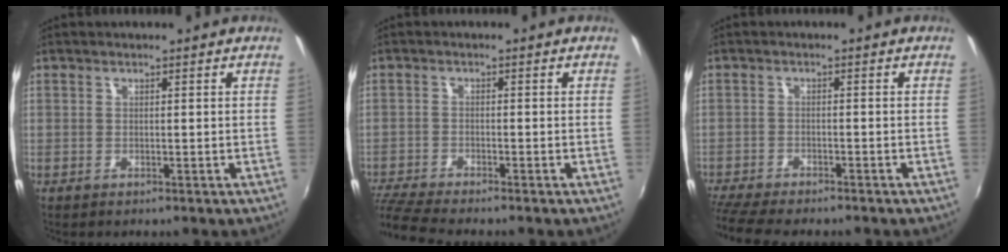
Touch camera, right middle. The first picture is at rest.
{"total": 7.1, "force": [-6.5, -0.2, 2.7], "torque": [-0.082, -0.023, -0.121]}
{"total": 9.3, "force": [-8.2, 1.3, 4.2], "torque": [-0.110, -0.032, -0.138]}